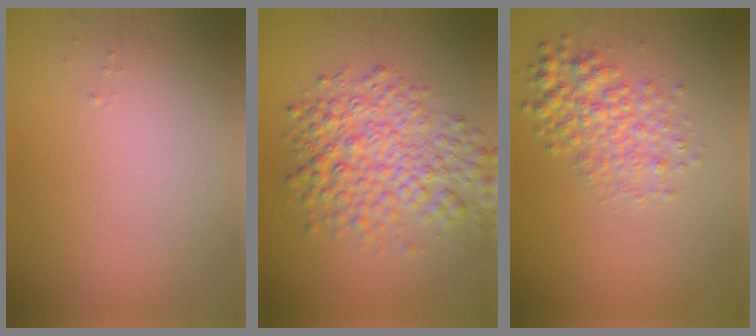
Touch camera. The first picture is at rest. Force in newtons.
{"total": 5.8, "press": 5.8, "slide": 0.1}
{"total": 3.4, "press": 3.4, "slide": 0.1}